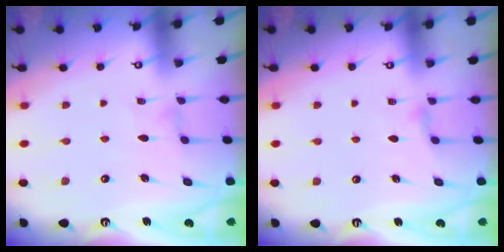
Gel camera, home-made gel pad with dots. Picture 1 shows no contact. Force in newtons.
{"total": 2.3, "press": 2.3, "slide": 0.4}